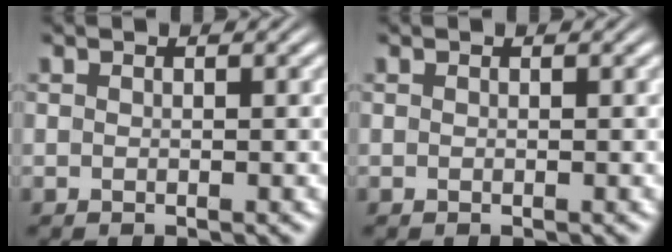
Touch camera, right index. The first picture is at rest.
{"total": 0.0}